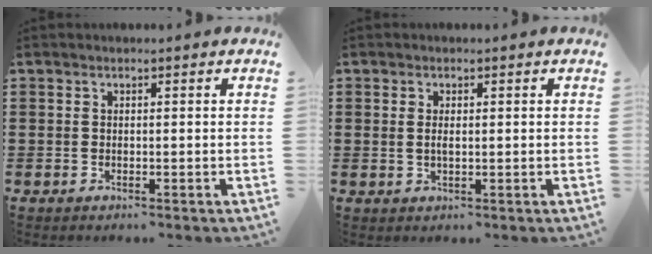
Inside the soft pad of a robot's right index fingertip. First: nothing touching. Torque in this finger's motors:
{"motor_torque": [-0.26, 0.47, 0.02, 0.01]}